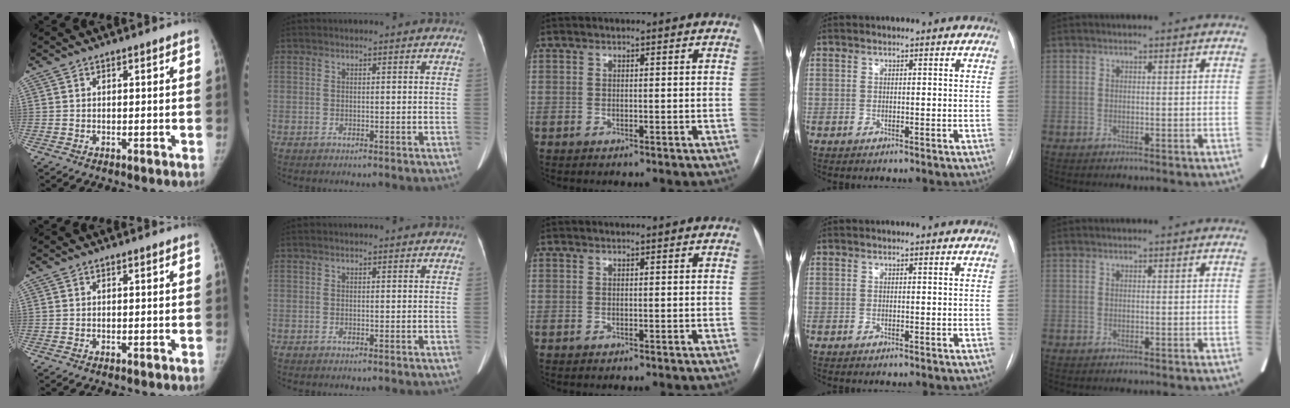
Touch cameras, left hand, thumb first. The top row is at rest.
{}